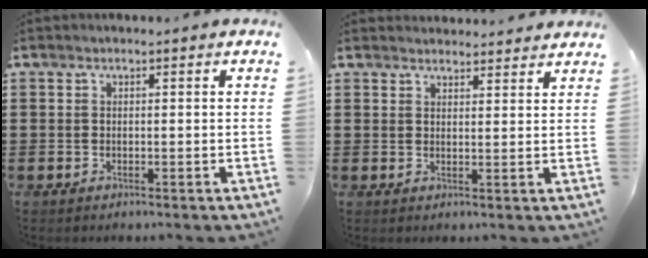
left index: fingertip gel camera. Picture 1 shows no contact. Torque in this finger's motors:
{"motor_torque": [0.23, -0.17, 0.30, 0.03]}